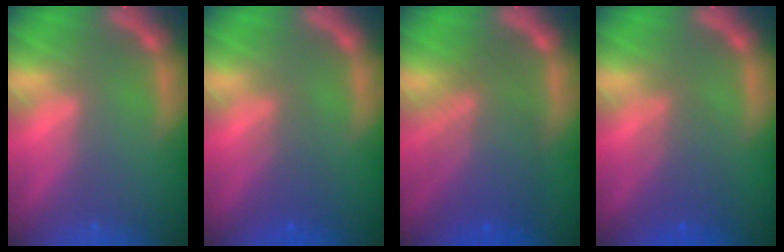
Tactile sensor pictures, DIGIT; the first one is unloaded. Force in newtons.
{"total": 2.5}
{"total": 7.5}
{"total": 3.5}